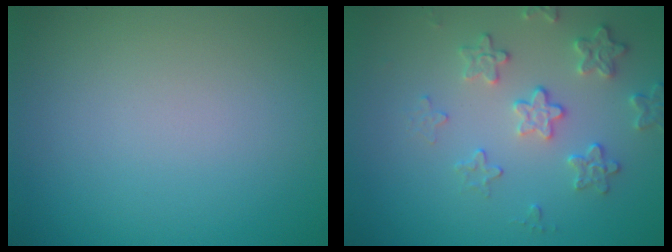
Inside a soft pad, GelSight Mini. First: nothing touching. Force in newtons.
{"total": 3.1, "press": 3.0, "slide": 0.6}